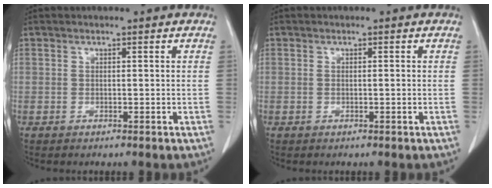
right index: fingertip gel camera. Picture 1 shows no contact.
{"total": 0.6, "force": [-0.1, 0.1, 0.6], "torque": [-0.013, 0.000, 0.001]}